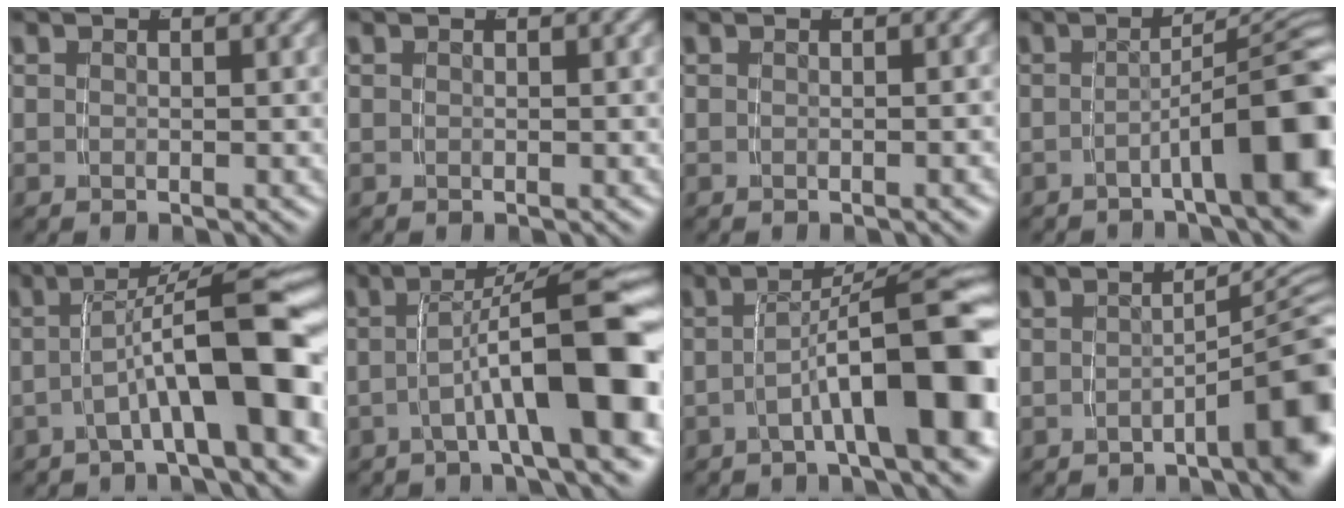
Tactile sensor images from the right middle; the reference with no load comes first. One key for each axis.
{"total": 0.0}
{"total": 0.5, "fx": -0.3, "fy": -0.2, "fz": 0.3, "tx": -0.006, "ty": 0.007, "tz": -0.007}
{"total": 8.6, "fx": -3.9, "fy": 1.4, "fz": 7.5, "tx": -0.073, "ty": 0.020, "tz": -0.065}
{"total": 8.5, "fx": -2.9, "fy": 1.5, "fz": 7.8, "tx": -0.096, "ty": 0.014, "tz": -0.041}
{"total": 9.1, "fx": -2.4, "fy": 1.8, "fz": 8.6, "tx": -0.101, "ty": 0.009, "tz": -0.036}
{"total": 9.8, "fx": -3.2, "fy": 2.3, "fz": 9.0, "tx": -0.108, "ty": 0.004, "tz": -0.047}
{"total": 7.4, "fx": -2.9, "fy": 1.8, "fz": 6.6, "tx": -0.060, "ty": 0.011, "tz": -0.051}